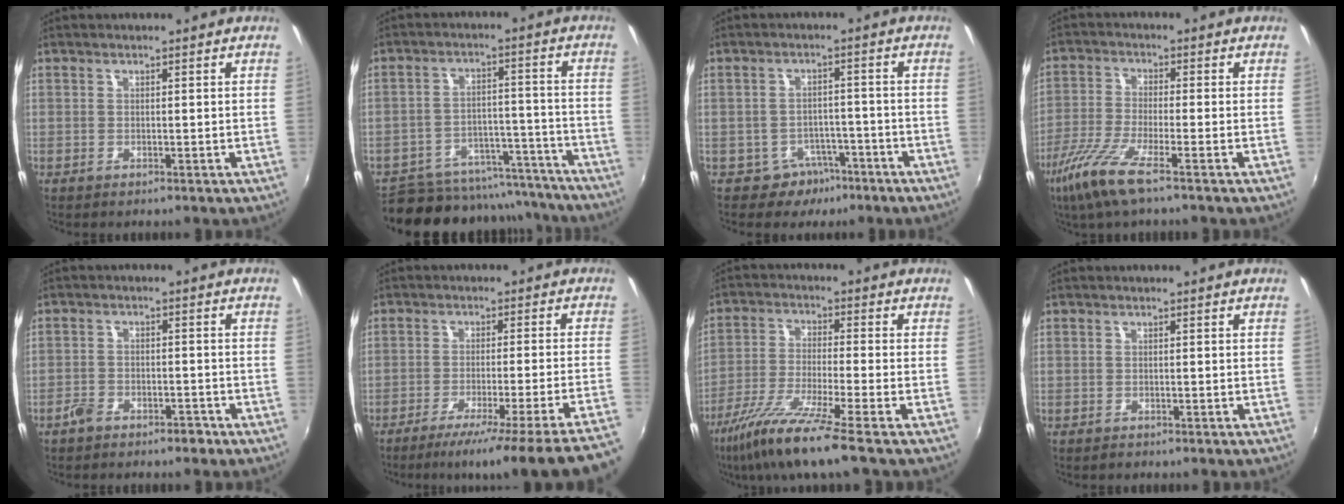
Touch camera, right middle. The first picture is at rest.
{"total": 19.1, "force": [-17.0, 7.4, 4.8], "torque": [-0.102, 0.035, -0.216]}
{"total": 5.3, "force": [-3.6, 3.9, 0.6], "torque": [-0.013, 0.021, -0.045]}
{"total": 8.8, "force": [-5.6, 0.7, 6.7], "torque": [-0.159, -0.019, -0.114]}
{"total": 4.3, "force": [-3.5, 2.0, 1.6], "torque": [-0.045, 0.007, -0.057]}
{"total": 17.9, "force": [-14.9, -3.4, 9.3], "torque": [-0.118, -0.068, -0.213]}
{"total": 12.0, "force": [-8.7, -0.5, 8.2], "torque": [-0.173, -0.033, -0.161]}
{"total": 0.8, "force": [-0.6, 0.6, -0.1], "torque": [0.000, 0.001, -0.012]}